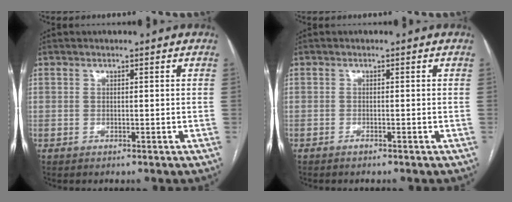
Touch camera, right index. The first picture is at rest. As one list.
[{"total": 0.6, "force": [-0.6, 0.0, 0.3], "torque": [-0.010, -0.001, -0.008]}]